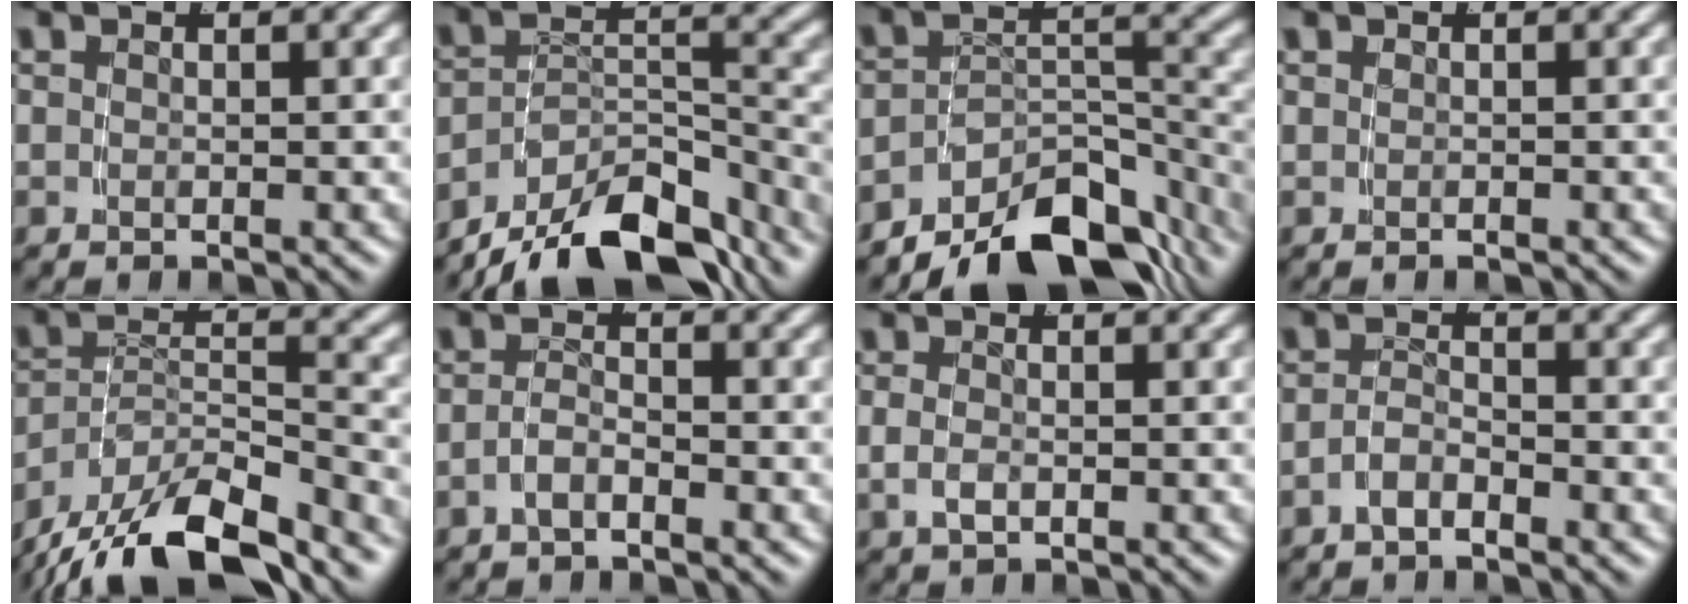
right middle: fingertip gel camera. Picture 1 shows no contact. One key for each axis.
{"total": 11.8, "fx": -9.0, "fy": 5.2, "fz": 5.7, "tx": -0.071, "ty": -0.020, "tz": -0.135}
{"total": 13.1, "fx": -9.5, "fy": 6.3, "fz": 6.4, "tx": -0.089, "ty": -0.030, "tz": -0.138}
{"total": 0.6, "fx": -0.5, "fy": -0.2, "fz": 0.0, "tx": -0.002, "ty": -0.004, "tz": -0.003}
{"total": 10.9, "fx": -7.9, "fy": 5.4, "fz": 5.2, "tx": -0.090, "ty": -0.028, "tz": -0.122}
{"total": 1.8, "fx": -1.5, "fy": 0.2, "fz": 0.9, "tx": -0.020, "ty": -0.007, "tz": -0.027}
{"total": 1.3, "fx": -0.4, "fy": 0.4, "fz": 1.1, "tx": -0.025, "ty": -0.007, "tz": 0.002}
{"total": 2.0, "fx": -1.8, "fy": 0.5, "fz": 0.8, "tx": -0.015, "ty": -0.006, "tz": -0.033}